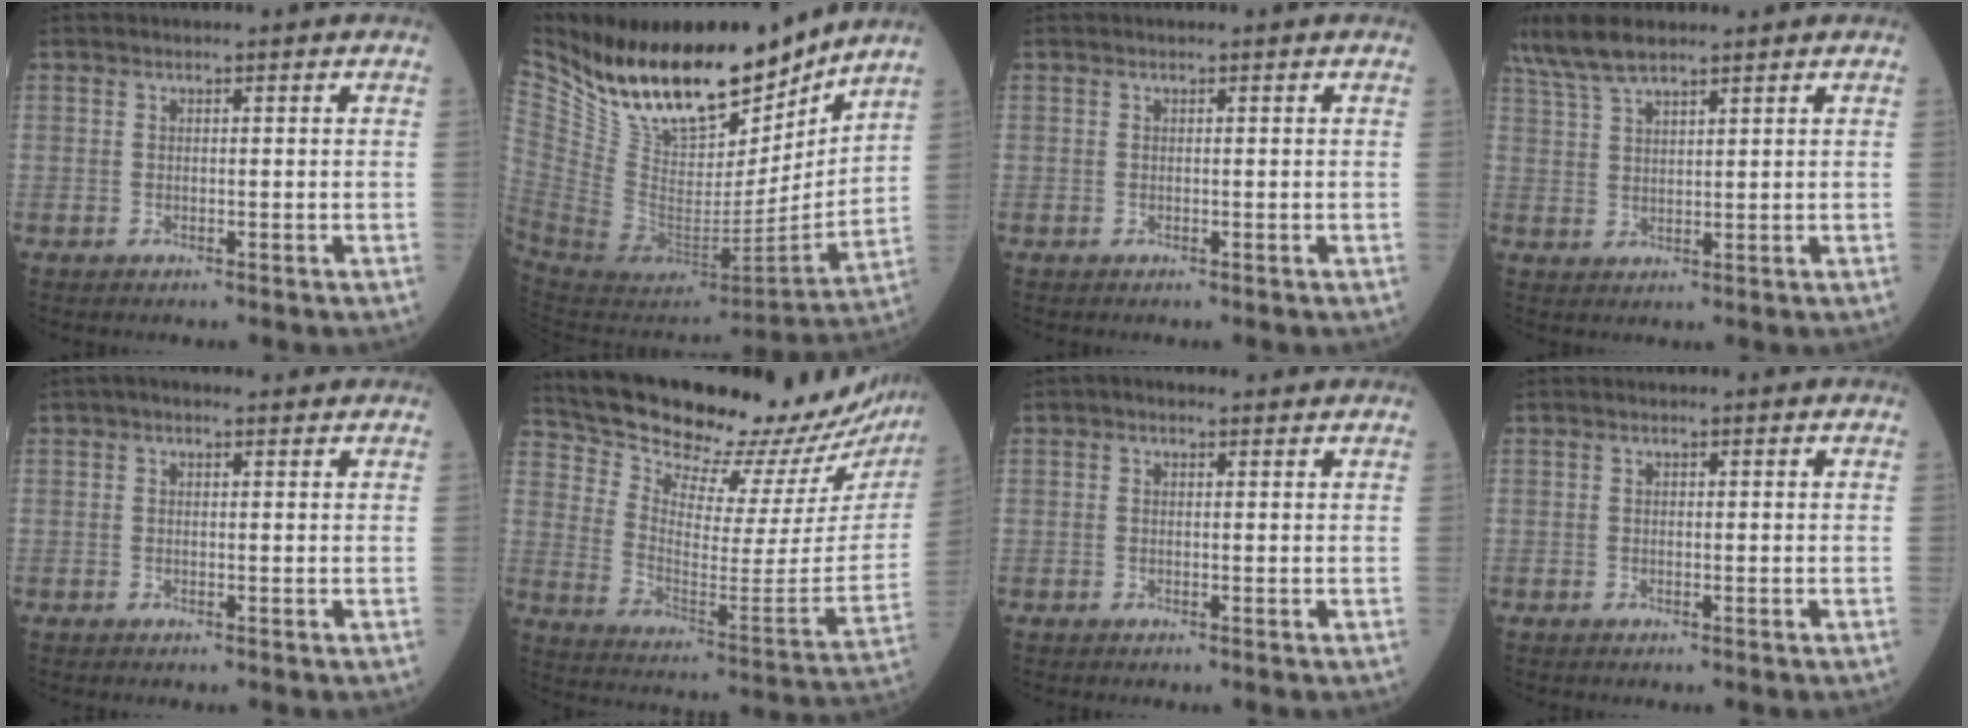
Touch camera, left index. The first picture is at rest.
{"total": 22.5, "force": [17.5, 9.1, 10.8], "torque": [-0.209, -0.025, 0.306]}
{"total": 0.0}
{"total": 7.6, "force": [6.0, 1.5, 4.5], "torque": [-0.100, 0.019, 0.118]}
{"total": 1.7, "force": [0.8, 1.0, 1.2], "torque": [-0.018, 0.021, 0.006]}
{"total": 26.1, "force": [24.6, 4.5, 7.5], "torque": [-0.129, -0.108, 0.325]}
{"total": 1.2, "force": [0.4, 0.9, 0.7], "torque": [-0.013, 0.013, -0.003]}
{"total": 0.6, "force": [-0.6, 0.2, 0.0], "torque": [0.002, -0.003, -0.016]}